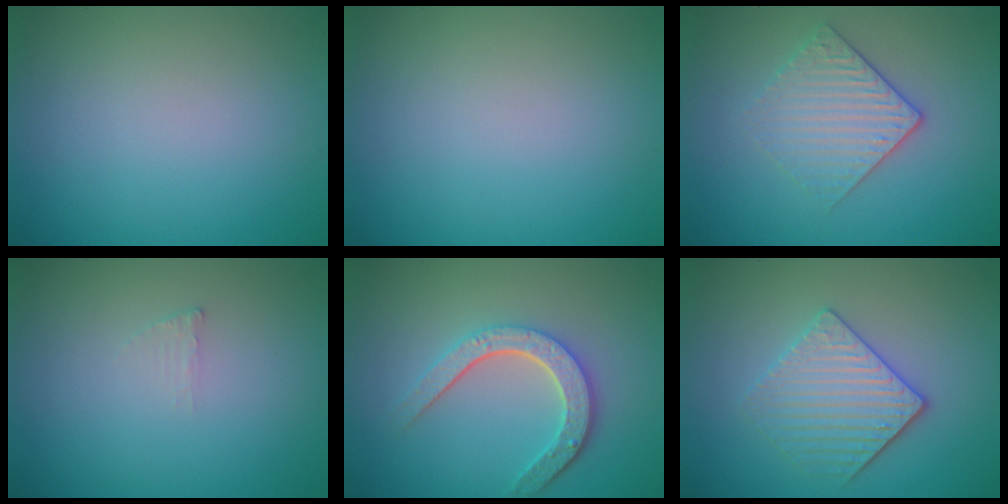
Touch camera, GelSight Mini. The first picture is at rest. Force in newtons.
{"total": 0.0}
{"total": 3.1, "press": 2.8, "slide": 1.3}
{"total": 0.6, "press": 0.6, "slide": 0.1}
{"total": 4.5, "press": 3.5, "slide": 2.9}
{"total": 3.6, "press": 3.3, "slide": 1.4}